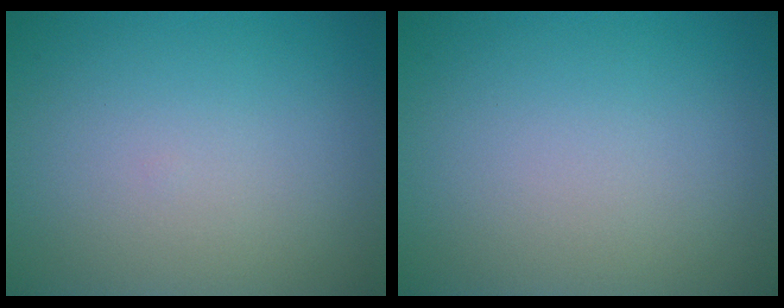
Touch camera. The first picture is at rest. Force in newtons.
{"total": 0.0}